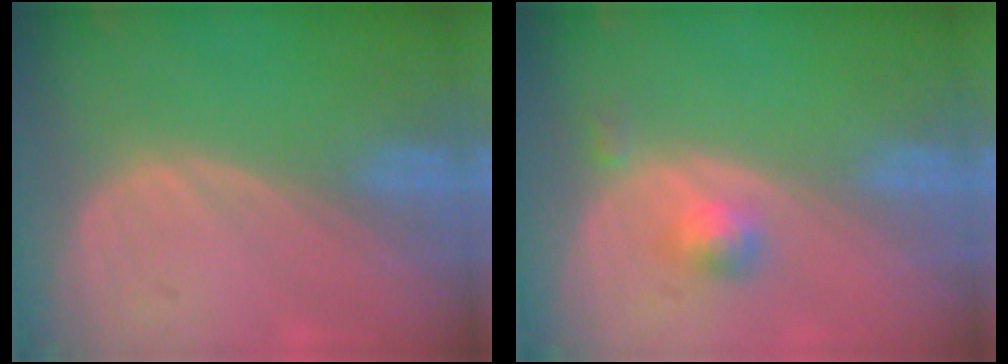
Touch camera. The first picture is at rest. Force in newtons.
{"total": 2.6, "press": 2.4, "slide": 1.1}